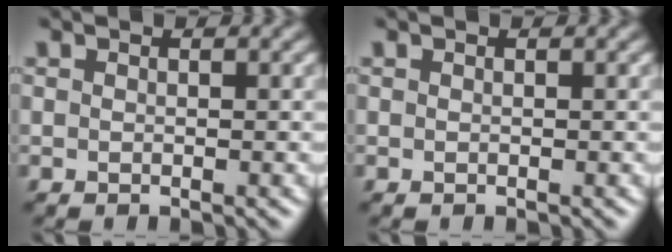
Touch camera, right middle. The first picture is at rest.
{"total": 0.0}